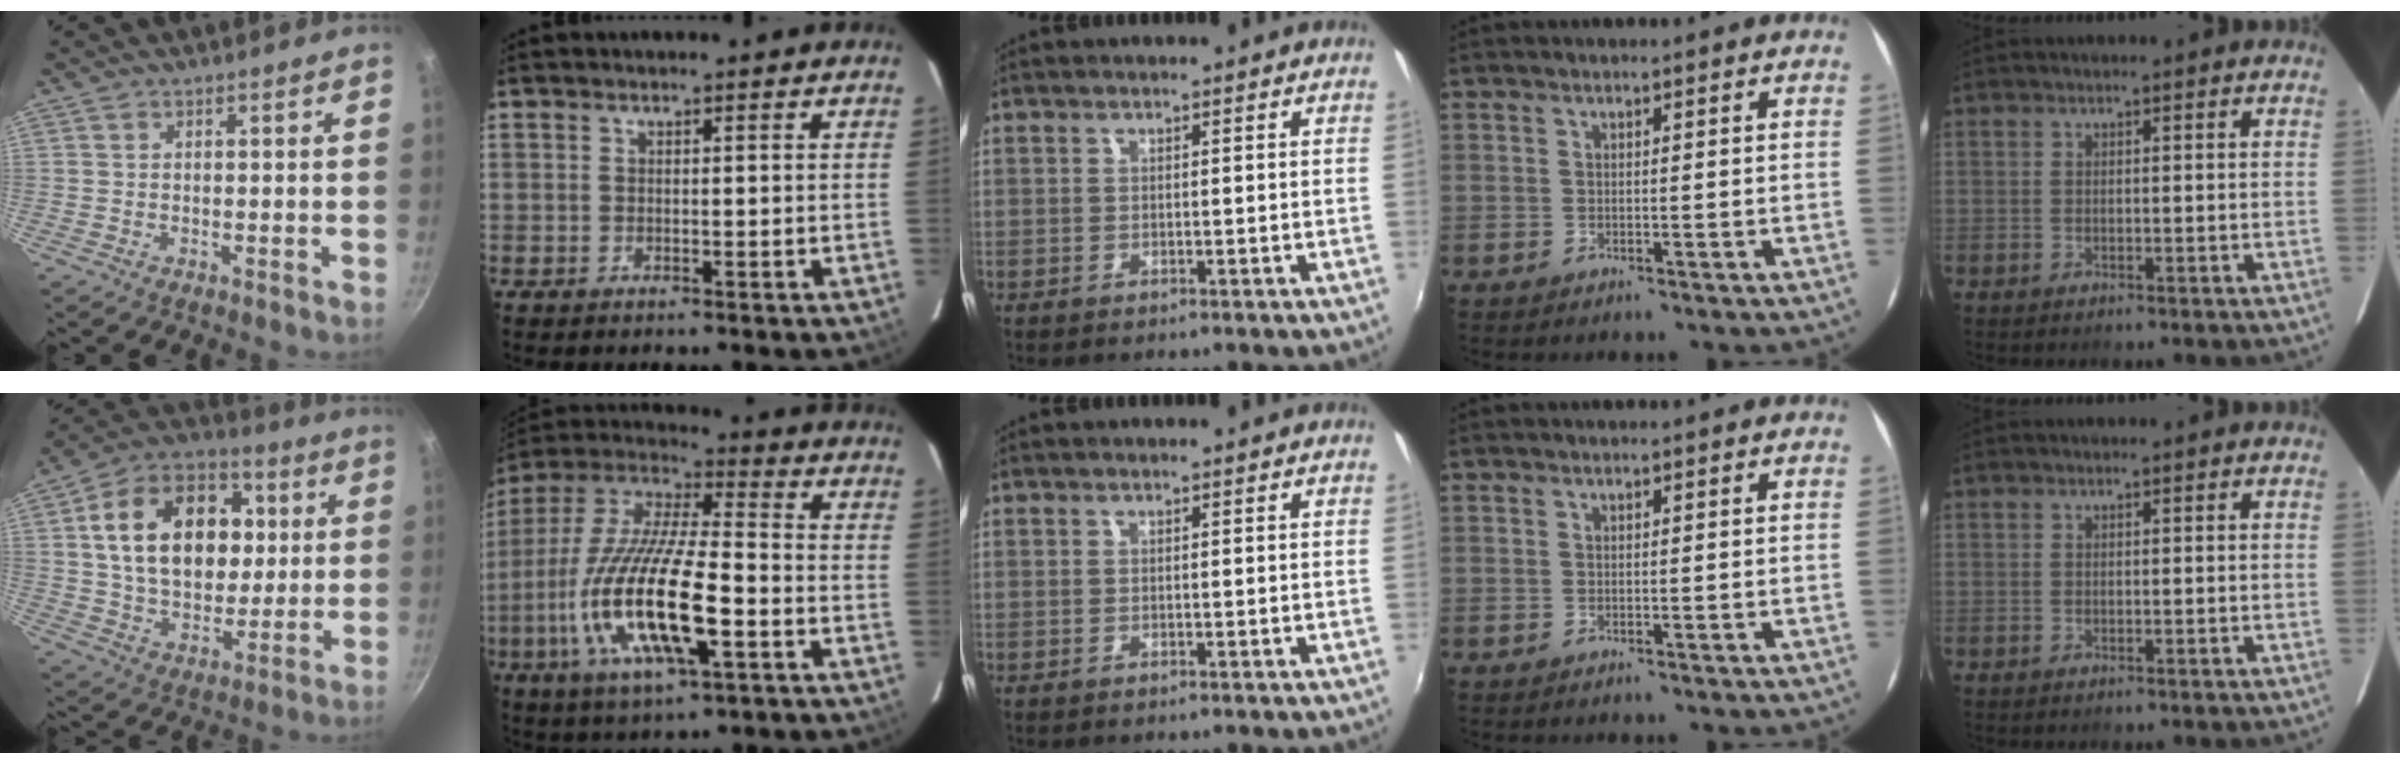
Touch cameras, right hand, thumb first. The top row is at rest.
{"thumb": {"total": 21.9, "force": [3.6, 15.5, 15.0], "torque": [-0.213, 0.020, 0.052]}, "index": {"total": 21.7, "force": [-6.7, 5.8, 19.8], "torque": [-0.399, -0.028, -0.128]}}